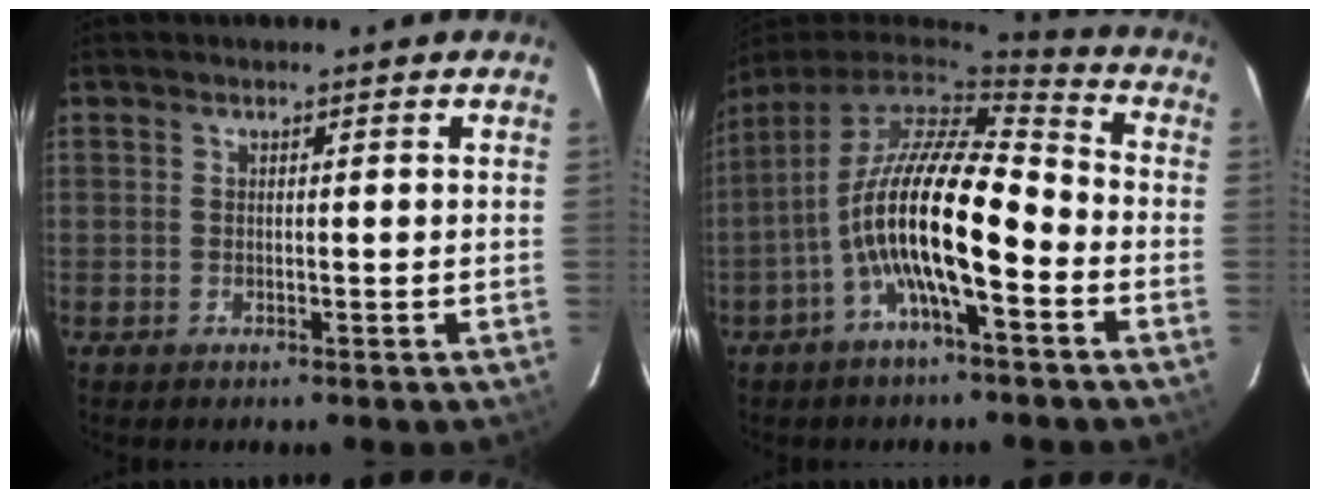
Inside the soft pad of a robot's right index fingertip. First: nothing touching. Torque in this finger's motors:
{"motor_torque": [1.30, -0.66, 1.05, 0.21]}